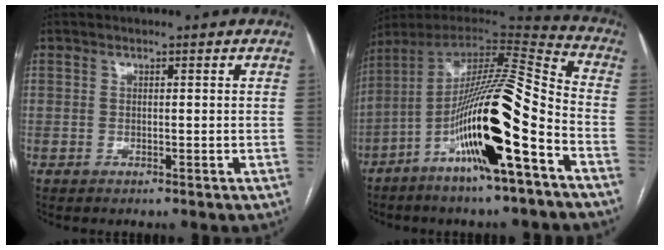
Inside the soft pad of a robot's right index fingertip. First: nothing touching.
{"total": 20.3, "force": [-8.6, 1.3, 18.4], "torque": [-0.327, -0.012, -0.151]}